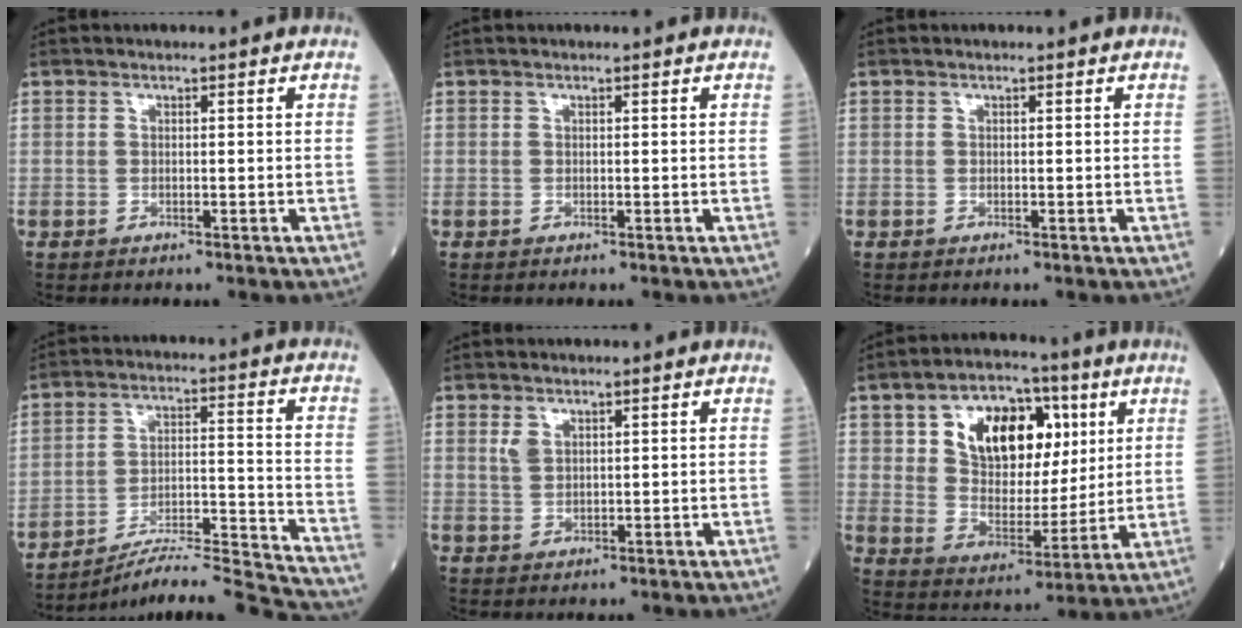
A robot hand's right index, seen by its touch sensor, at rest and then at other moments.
{"total": 0.0}
{"total": 0.0}
{"total": 16.8, "force": [-16.2, -0.9, 4.2], "torque": [-0.066, 0.019, -0.246]}
{"total": 1.4, "force": [0.9, 0.7, 0.8], "torque": [-0.019, 0.003, 0.024]}
{"total": 14.4, "force": [5.4, 8.4, 10.5], "torque": [-0.180, 0.027, 0.098]}